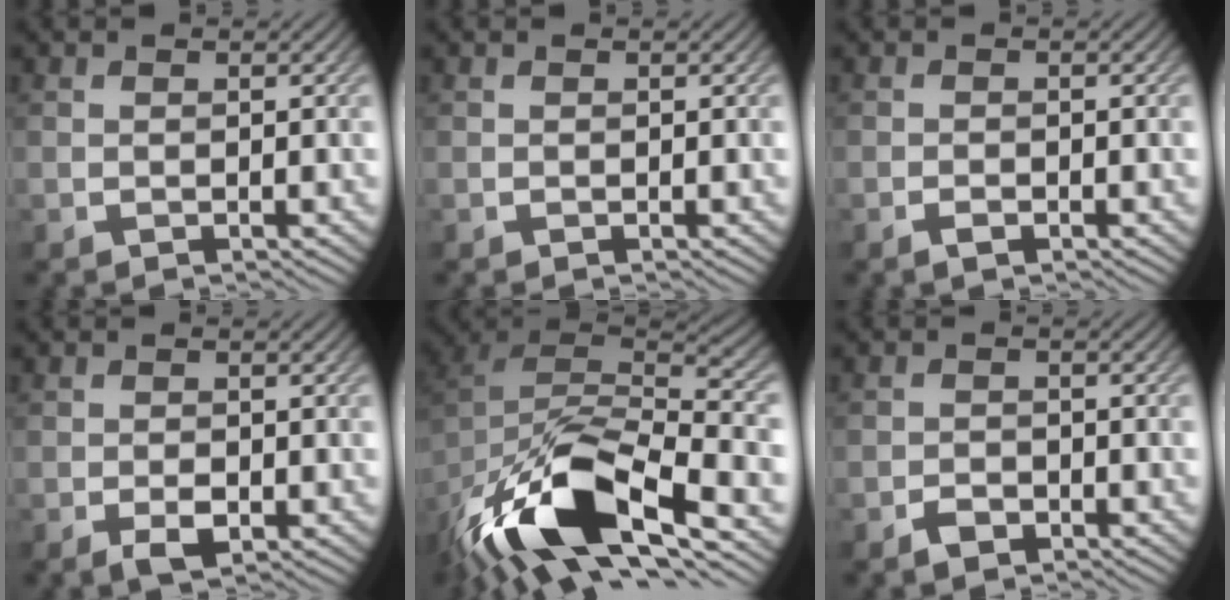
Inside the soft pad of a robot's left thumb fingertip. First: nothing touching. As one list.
[{"total": 0.0}, {"total": 1.2, "force": [-0.8, 0.4, 0.7], "torque": [-0.015, 0.000, -0.015]}, {"total": 2.4, "force": [-1.1, 1.2, 1.8], "torque": [-0.032, -0.003, -0.017]}, {"total": 17.4, "force": [-9.6, 7.6, 12.3], "torque": [-0.269, -0.035, -0.160]}, {"total": 1.9, "force": [-1.4, 1.1, 0.9], "torque": [-0.014, 0.001, -0.027]}]